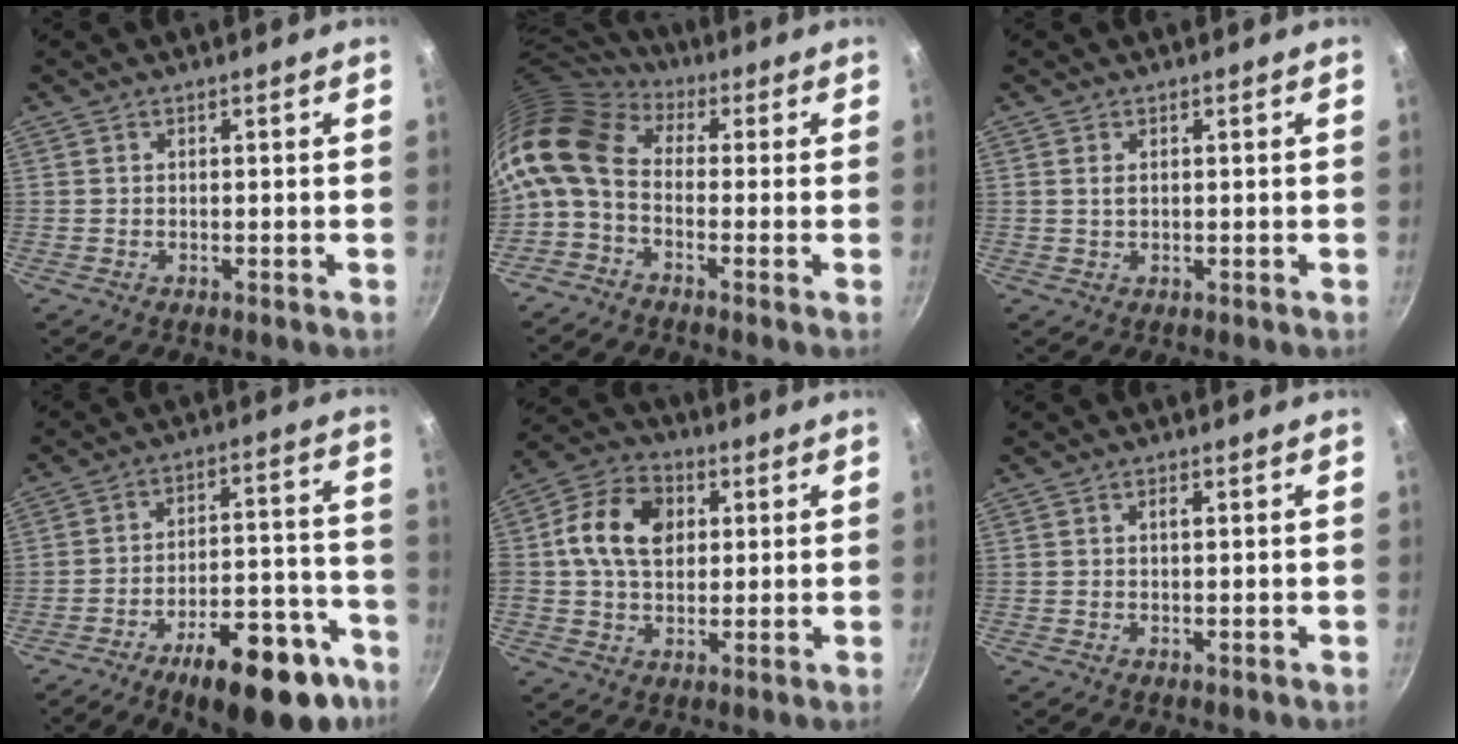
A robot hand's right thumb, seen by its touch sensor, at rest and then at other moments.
{"total": 12.7, "force": [-0.7, 8.6, 9.4], "torque": [-0.188, 0.023, -0.037]}
{"total": 1.4, "force": [0.4, 0.8, 1.0], "torque": [-0.020, 0.001, 0.008]}
{"total": 21.4, "force": [-13.0, 8.6, 14.7], "torque": [-0.153, 0.078, -0.181]}
{"total": 13.1, "force": [2.4, 9.4, 8.8], "torque": [-0.140, 0.012, 0.025]}
{"total": 1.1, "force": [0.2, 0.4, 1.0], "torque": [-0.017, 0.001, 0.003]}